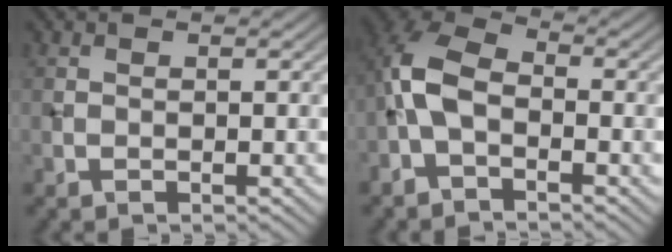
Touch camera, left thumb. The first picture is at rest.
{"total": 6.2, "force": [-1.9, 3.5, 4.8], "torque": [-0.116, 0.012, -0.052]}